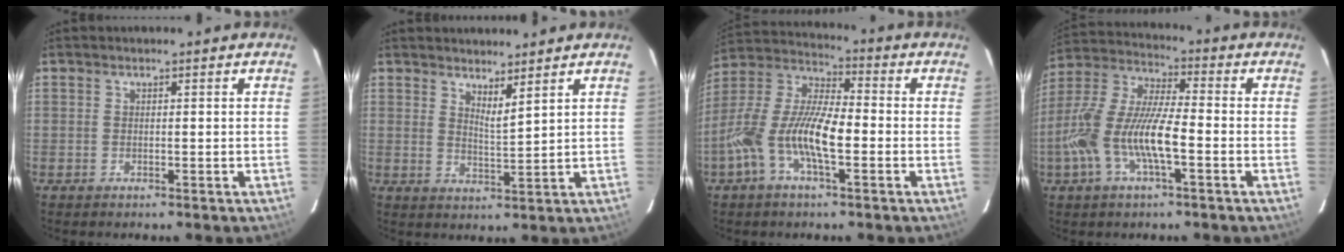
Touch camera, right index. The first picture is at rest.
{"total": 3.8, "force": [3.2, 0.0, 2.1], "torque": [-0.037, -0.010, 0.048]}
{"total": 13.6, "force": [-4.0, 4.1, 12.3], "torque": [-0.252, 0.002, -0.081]}
{"total": 14.4, "force": [-4.3, 3.7, 13.2], "torque": [-0.277, -0.002, -0.085]}